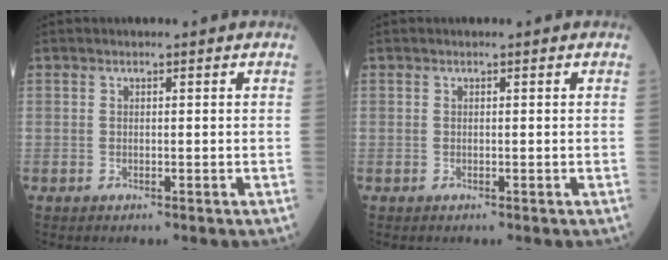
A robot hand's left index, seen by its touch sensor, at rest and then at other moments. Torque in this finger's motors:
{"motor_torque": [0.00, 0.00, 0.00, 0.00]}